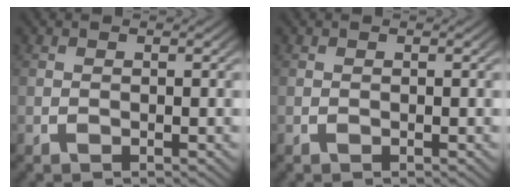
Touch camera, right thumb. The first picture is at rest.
{"total": 0.0}